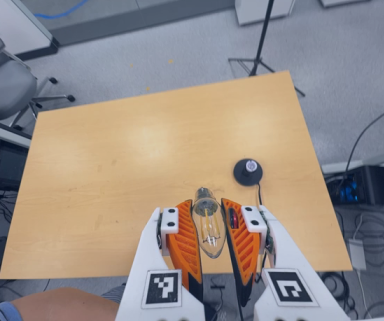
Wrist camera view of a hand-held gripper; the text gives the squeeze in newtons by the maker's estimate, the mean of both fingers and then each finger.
{"total": 23.4, "left": 25.6, "right": 21.2}